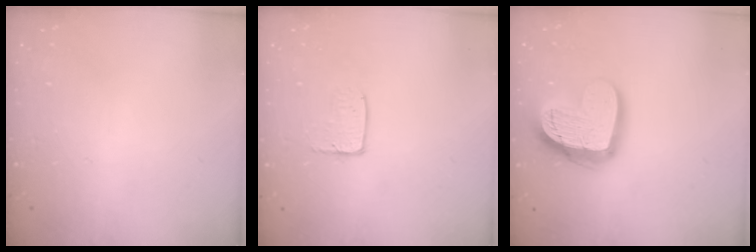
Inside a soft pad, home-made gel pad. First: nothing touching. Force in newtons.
{"total": 4.0, "press": 4.0, "slide": 0.4}
{"total": 21.4, "press": 21.3, "slide": 2.1}